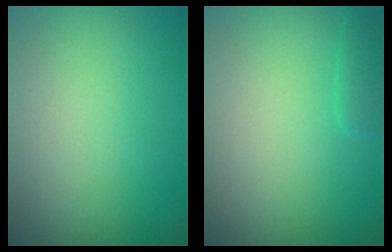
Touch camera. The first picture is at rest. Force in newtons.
{"total": 1.0, "press": 1.0, "slide": 0.1}